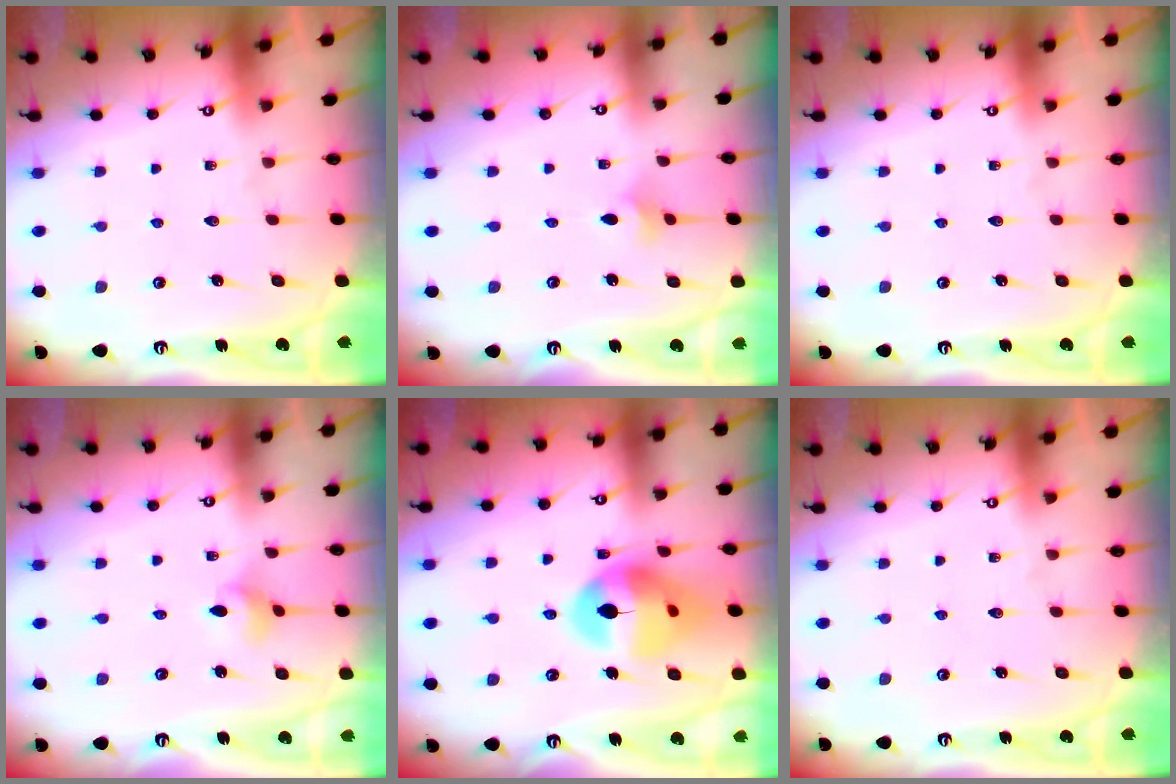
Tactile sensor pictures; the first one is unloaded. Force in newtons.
{"total": 2.7, "press": 2.6, "slide": 0.7}
{"total": 0.0}
{"total": 2.9, "press": 2.9, "slide": 0.5}
{"total": 16.3, "press": 16.2, "slide": 2.3}
{"total": 0.0}